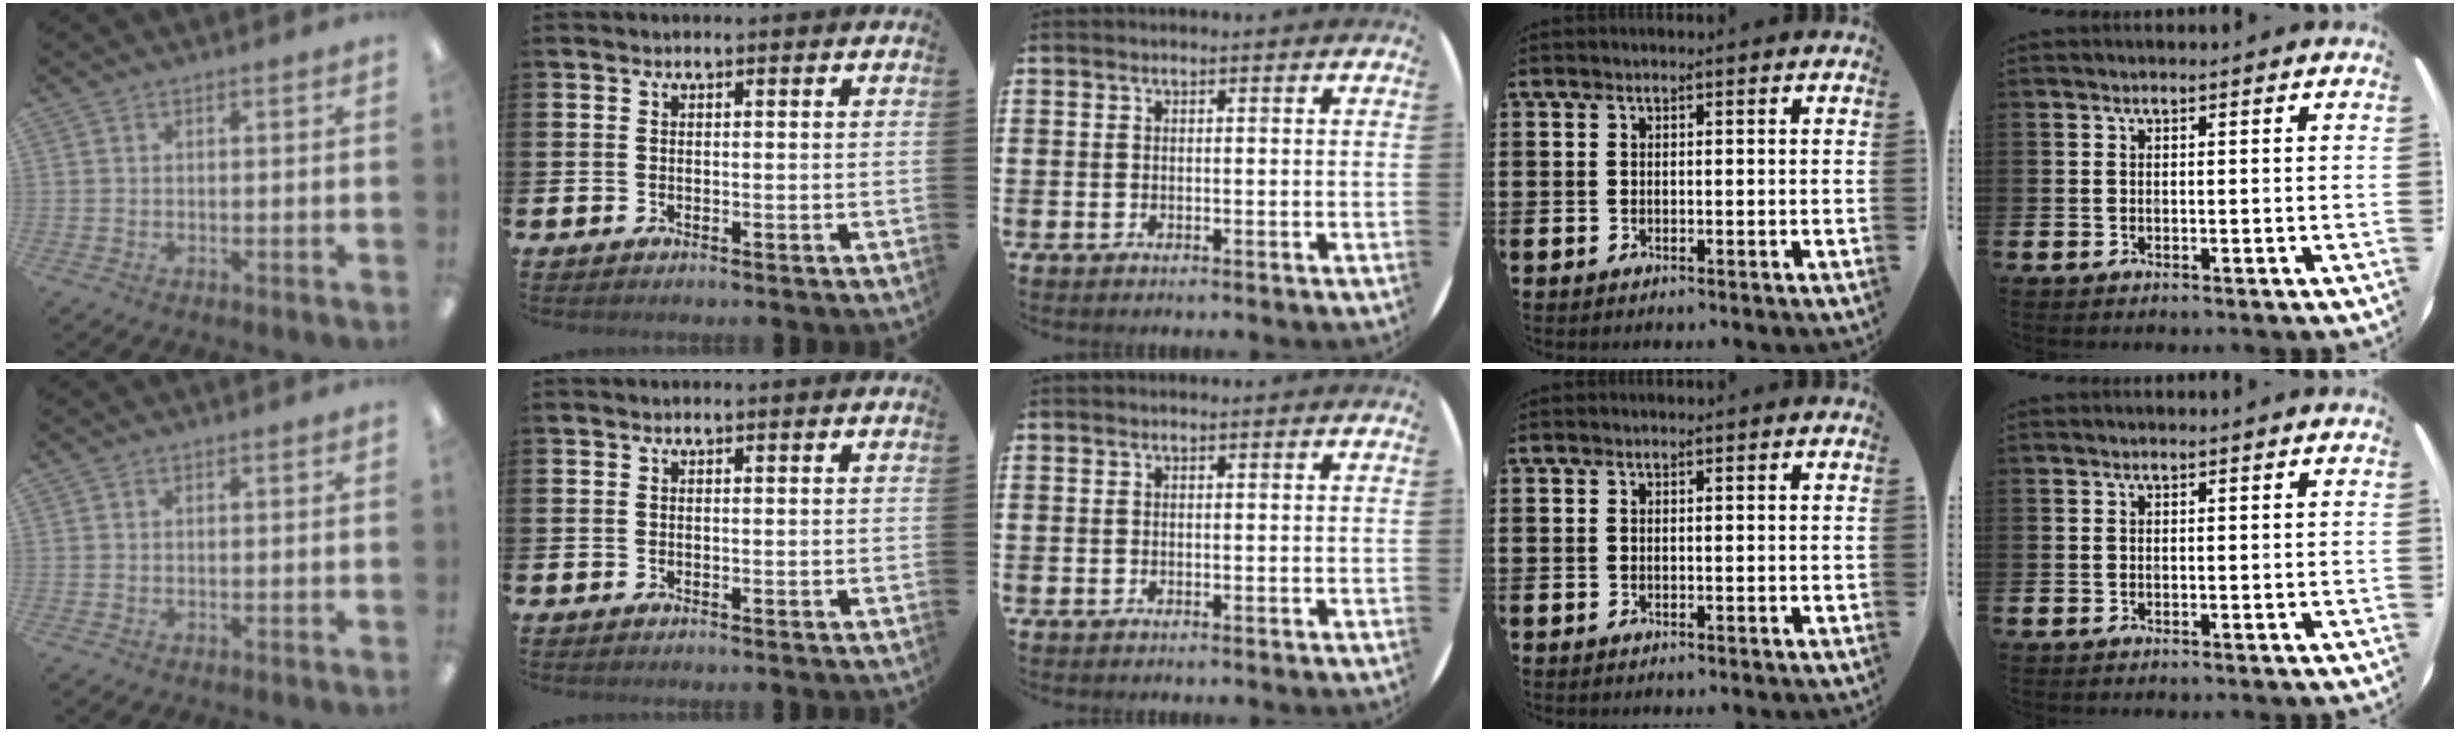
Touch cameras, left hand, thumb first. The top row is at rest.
{}